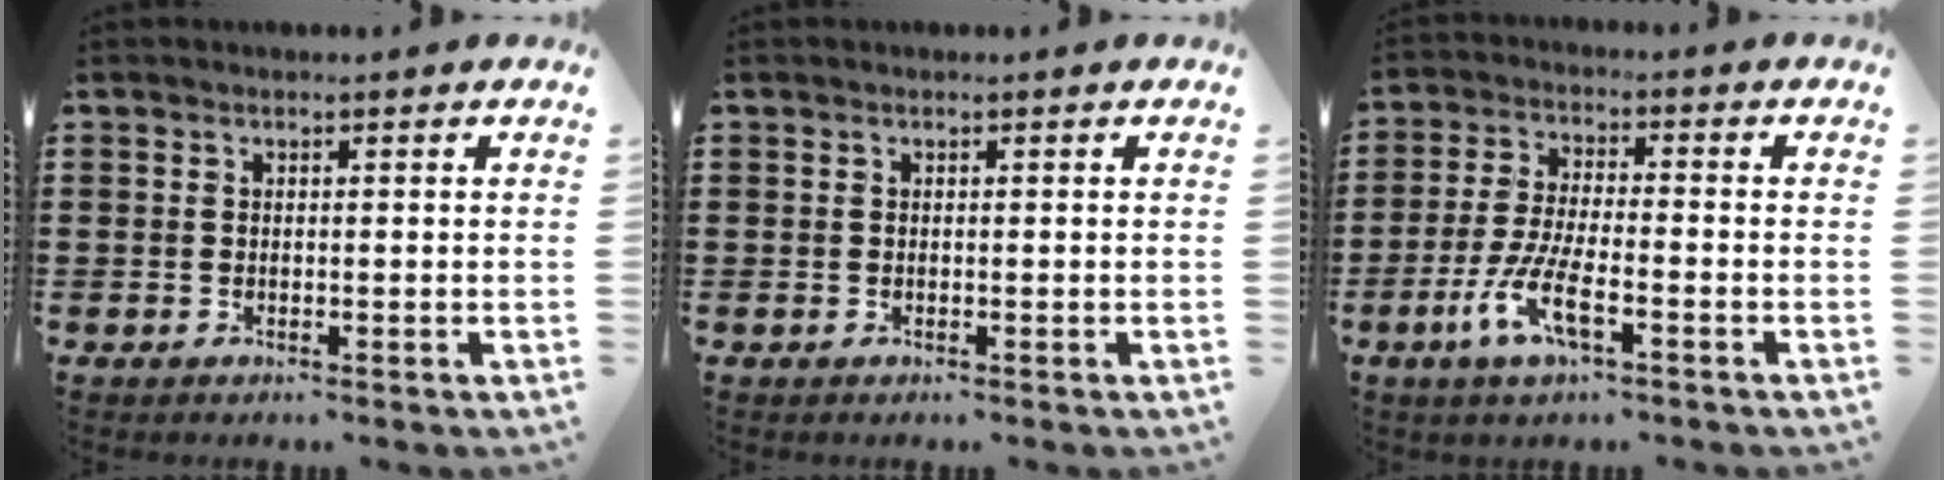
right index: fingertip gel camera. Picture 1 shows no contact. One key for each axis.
{"total": 0.0}
{"total": 7.6, "fx": -3.8, "fy": 1.8, "fz": 6.4, "tx": -0.151, "ty": -0.016, "tz": -0.075}